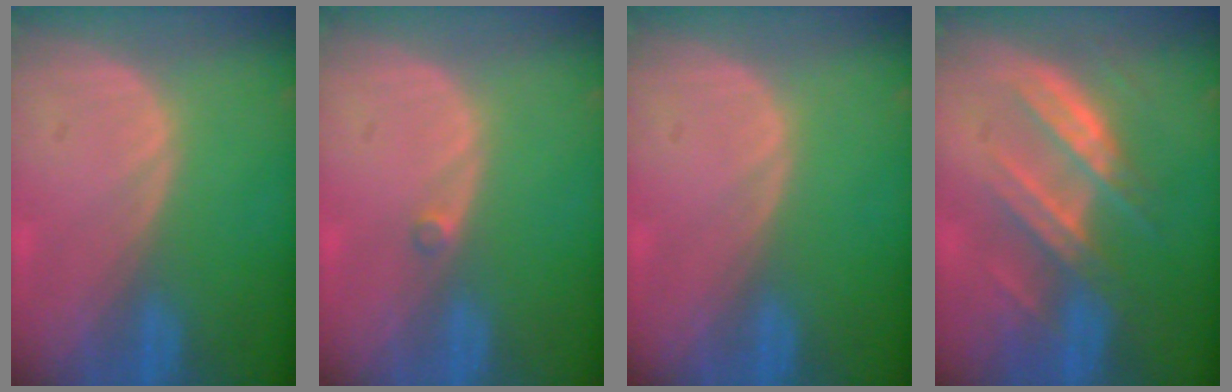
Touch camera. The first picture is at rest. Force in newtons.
{"total": 1.0, "press": 0.8, "slide": 0.5}
{"total": 0.0}
{"total": 7.4, "press": 7.2, "slide": 2.0}